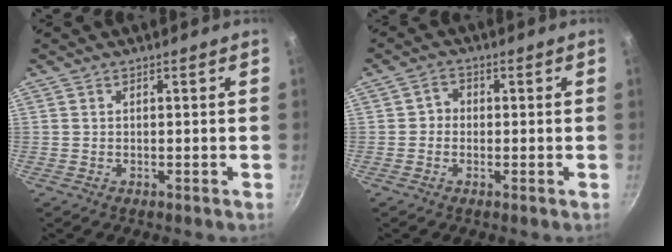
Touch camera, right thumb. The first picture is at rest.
{"total": 2.4, "force": [-0.4, 2.2, 1.0], "torque": [-0.003, 0.009, -0.012]}